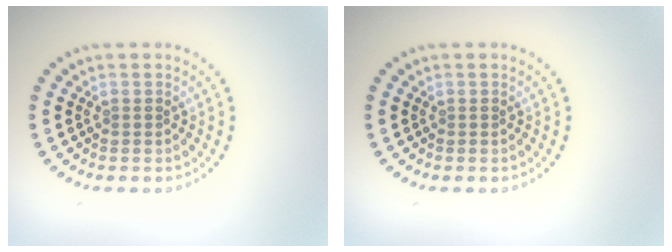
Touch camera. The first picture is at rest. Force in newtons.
{"total": 0.0}